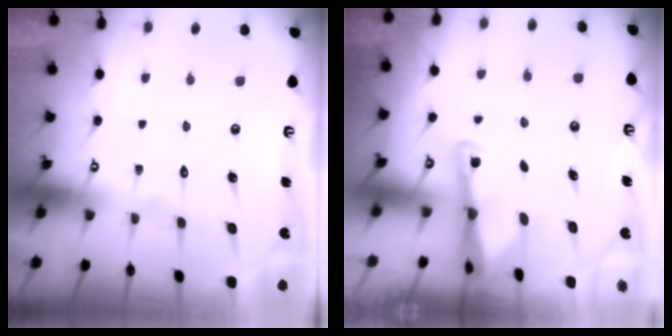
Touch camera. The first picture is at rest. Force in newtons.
{"total": 2.3, "press": 2.2, "slide": 0.3}